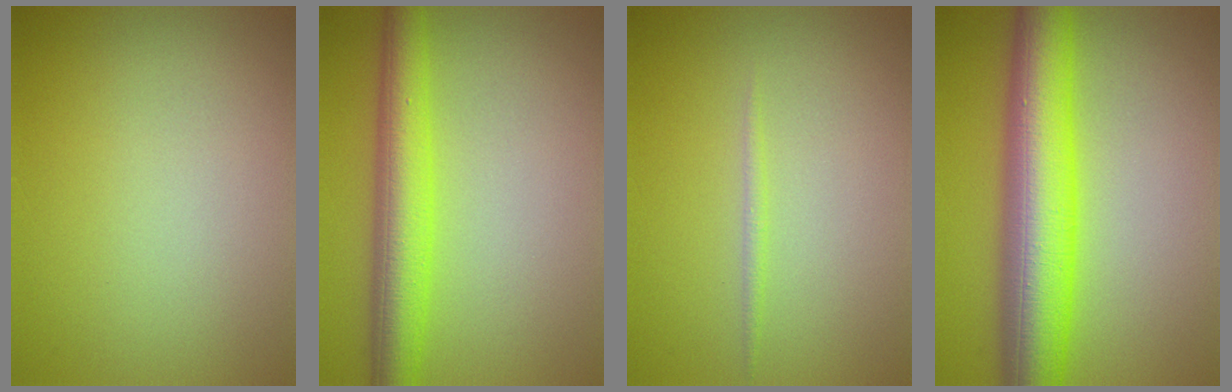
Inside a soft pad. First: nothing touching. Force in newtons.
{"total": 5.8, "press": 5.8, "slide": 0.3}
{"total": 0.7, "press": 0.7, "slide": 0.1}
{"total": 9.7, "press": 9.7, "slide": 0.1}